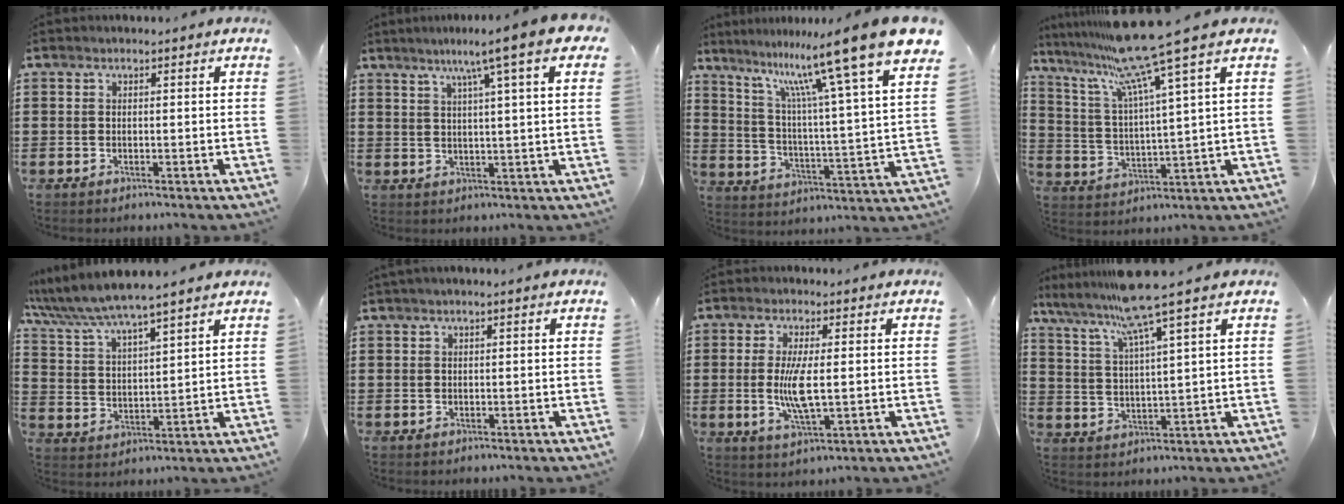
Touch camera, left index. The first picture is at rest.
{"total": 8.2, "force": [4.5, -0.4, 6.8], "torque": [-0.136, -0.006, 0.069]}
{"total": 15.2, "force": [11.9, -0.5, 9.4], "torque": [-0.185, -0.090, 0.188]}
{"total": 12.4, "force": [9.4, -0.7, 8.1], "torque": [-0.192, -0.047, 0.151]}
{"total": 5.7, "force": [5.2, -0.1, 2.4], "torque": [-0.070, -0.031, 0.086]}
{"total": 0.7, "force": [0.2, 0.0, 0.6], "torque": [-0.010, -0.001, 0.005]}
{"total": 6.5, "force": [-0.1, 1.6, 6.3], "torque": [-0.137, -0.006, -0.010]}
{"total": 9.0, "force": [7.1, -1.0, 5.5], "torque": [-0.130, -0.035, 0.117]}